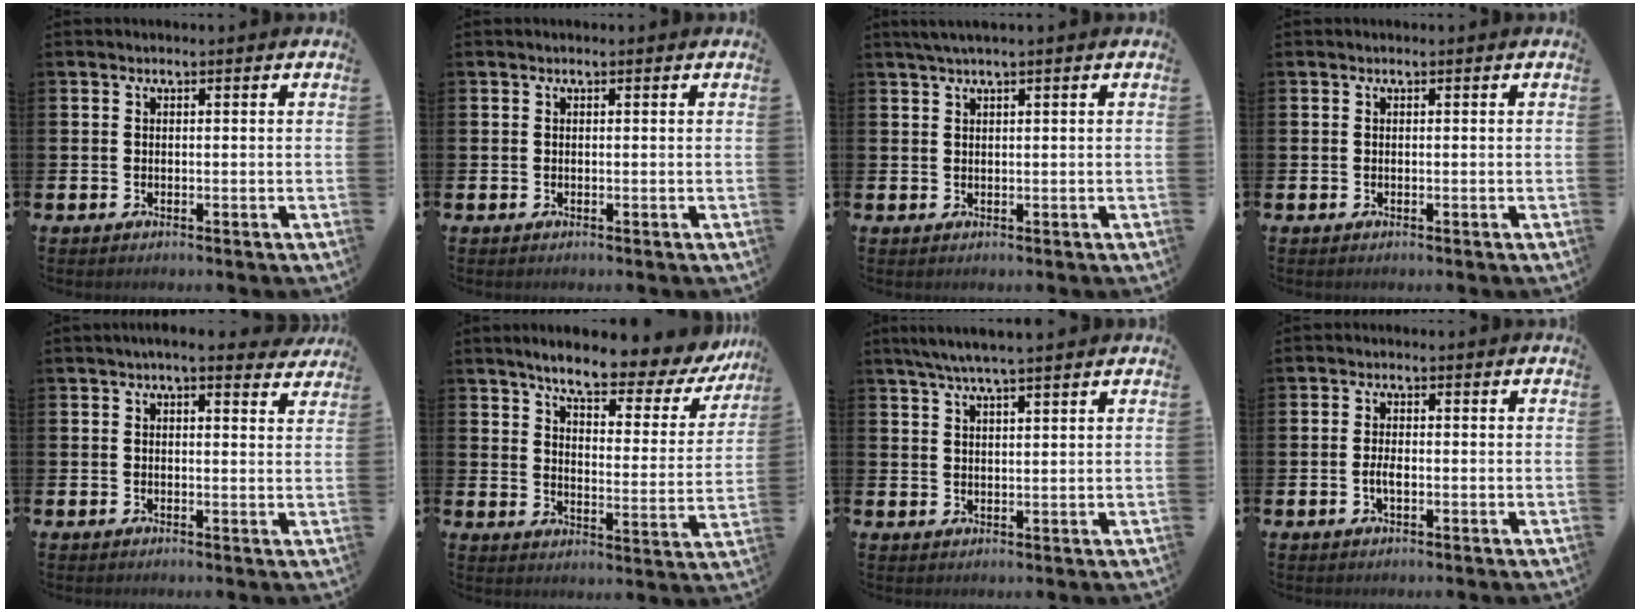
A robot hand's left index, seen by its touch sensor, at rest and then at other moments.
{"total": 0.0}
{"total": 1.7, "force": [1.3, -0.1, 1.2], "torque": [-0.031, 0.005, 0.025]}
{"total": 0.0}
{"total": 3.2, "force": [2.9, 0.4, 1.3], "torque": [-0.024, -0.011, 0.049]}
{"total": 7.5, "force": [6.6, 1.4, 3.4], "torque": [-0.084, -0.044, 0.107]}
{"total": 4.4, "force": [4.0, -0.1, 1.9], "torque": [-0.047, -0.005, 0.072]}
{"total": 1.9, "force": [-0.4, 0.9, 1.6], "torque": [-0.028, 0.001, -0.009]}